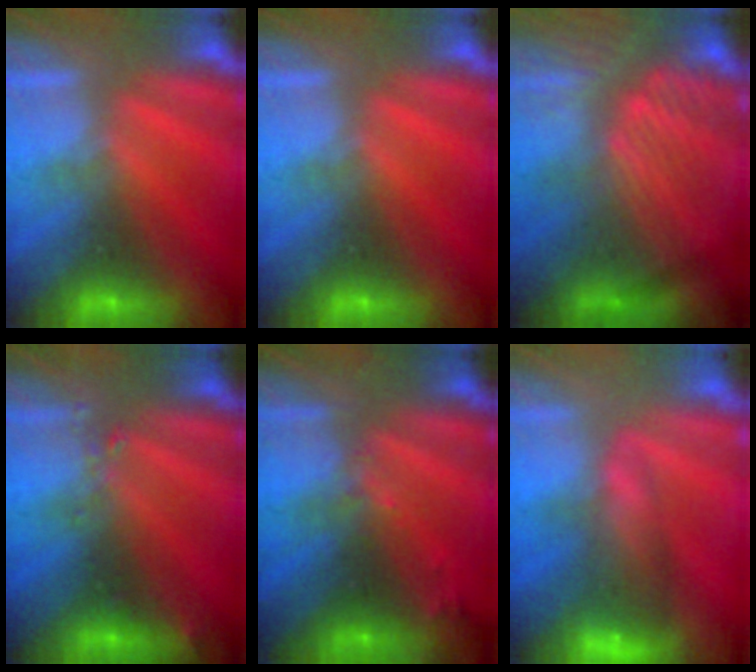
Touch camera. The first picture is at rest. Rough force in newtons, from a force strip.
{"total": 0.0}
{"total": 3.7}
{"total": 2.4}
{"total": 6.4}
{"total": 7.6}